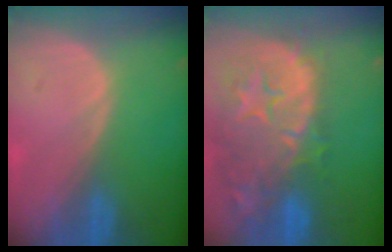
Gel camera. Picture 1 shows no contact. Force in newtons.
{"total": 15.0, "press": 12.0, "slide": 9.1}